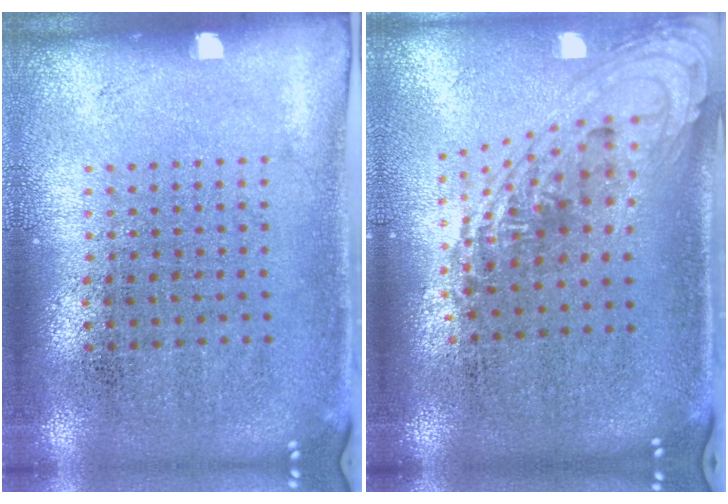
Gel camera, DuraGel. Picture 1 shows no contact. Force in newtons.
{"total": 1.8, "press": 1.3, "slide": 1.2}